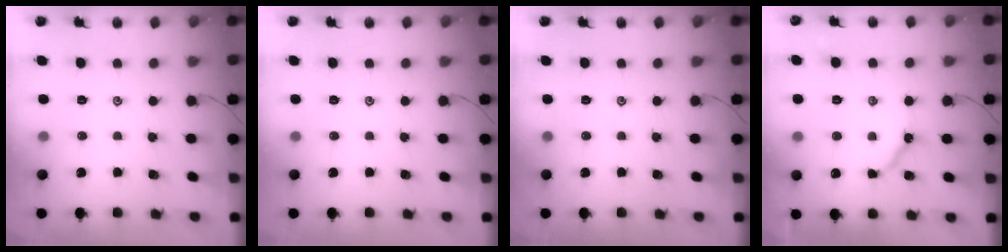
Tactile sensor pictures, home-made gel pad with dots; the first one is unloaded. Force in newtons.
{"total": 0.0}
{"total": 0.0}
{"total": 7.2, "press": 7.1, "slide": 0.9}